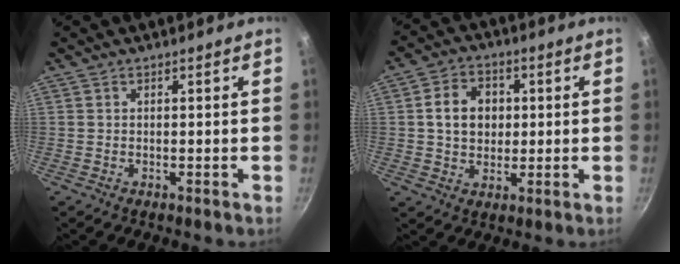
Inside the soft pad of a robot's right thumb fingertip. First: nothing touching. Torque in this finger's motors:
{"motor_torque": [0.51, 1.57, 0.54, 0.00, 0.14]}